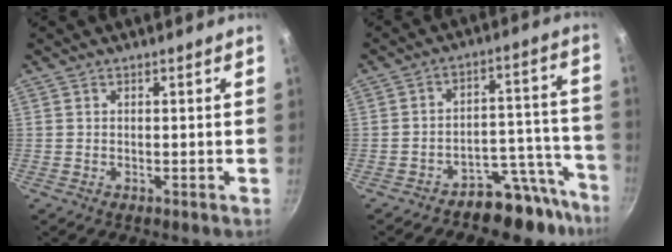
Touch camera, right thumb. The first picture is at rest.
{"total": 11.3, "force": [-9.4, 5.4, 3.3], "torque": [0.028, 0.110, -0.135]}